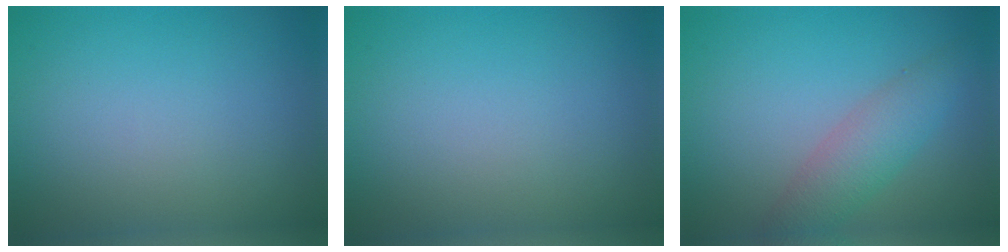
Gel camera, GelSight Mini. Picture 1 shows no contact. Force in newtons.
{"total": 0.0}
{"total": 3.8, "press": 3.8, "slide": 0.1}